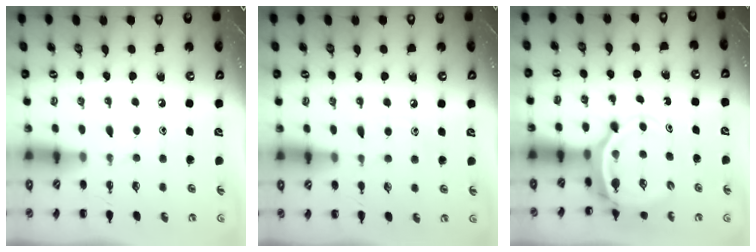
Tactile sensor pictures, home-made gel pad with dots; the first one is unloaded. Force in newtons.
{"total": 6.5, "press": 6.1, "slide": 2.2}
{"total": 6.4, "press": 6.4, "slide": 0.6}